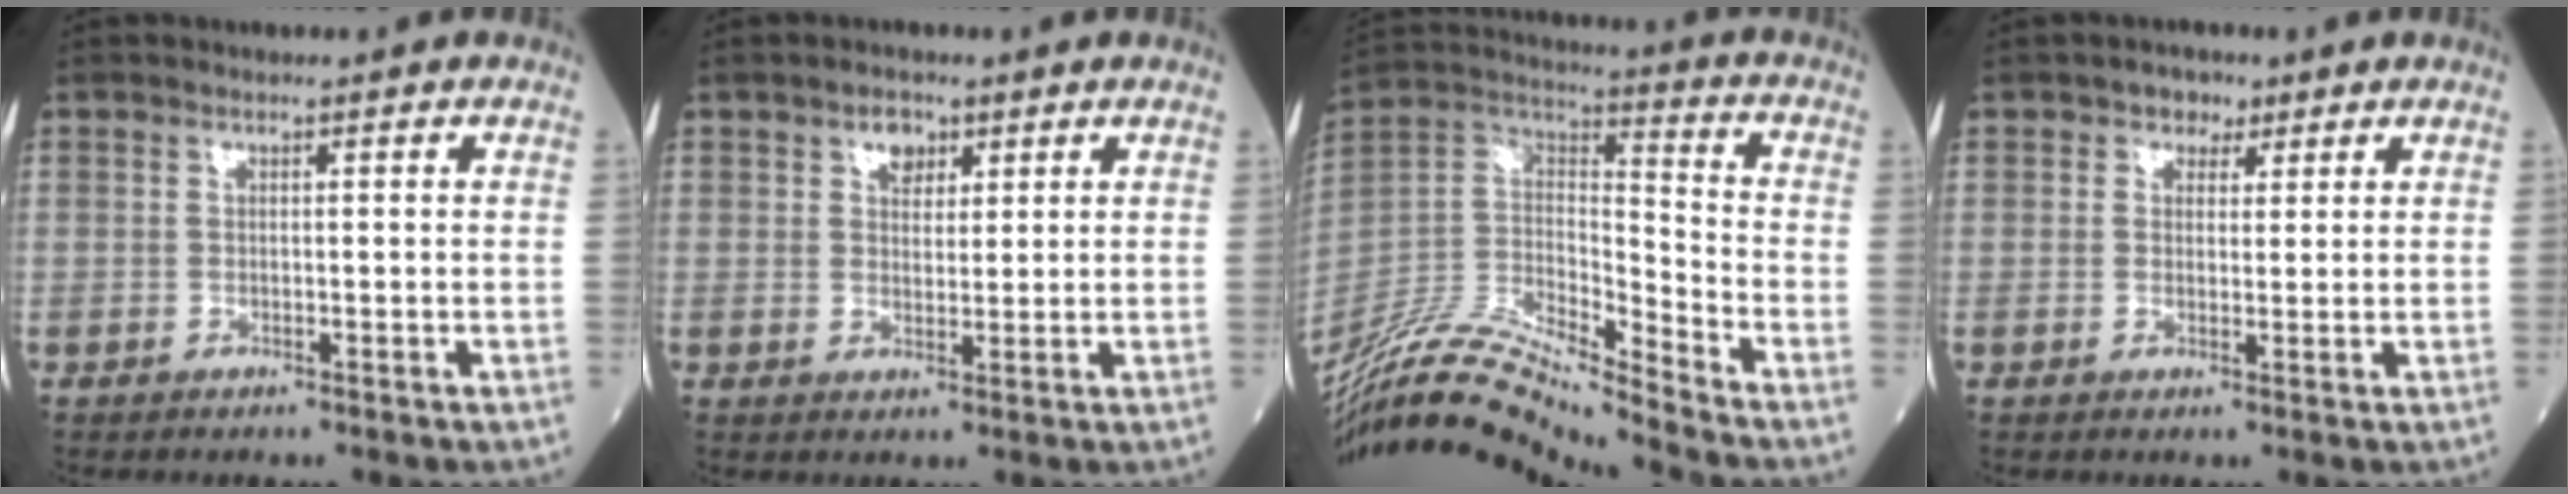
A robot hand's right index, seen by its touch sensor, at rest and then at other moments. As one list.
[{"total": 2.9, "force": [1.7, 1.9, 1.6], "torque": [-0.023, 0.004, 0.027]}, {"total": 17.7, "force": [-16.2, 0.0, 7.0], "torque": [-0.138, 0.028, -0.310]}, {"total": 2.4, "force": [1.4, 1.8, 0.9], "torque": [-0.009, 0.003, 0.016]}]